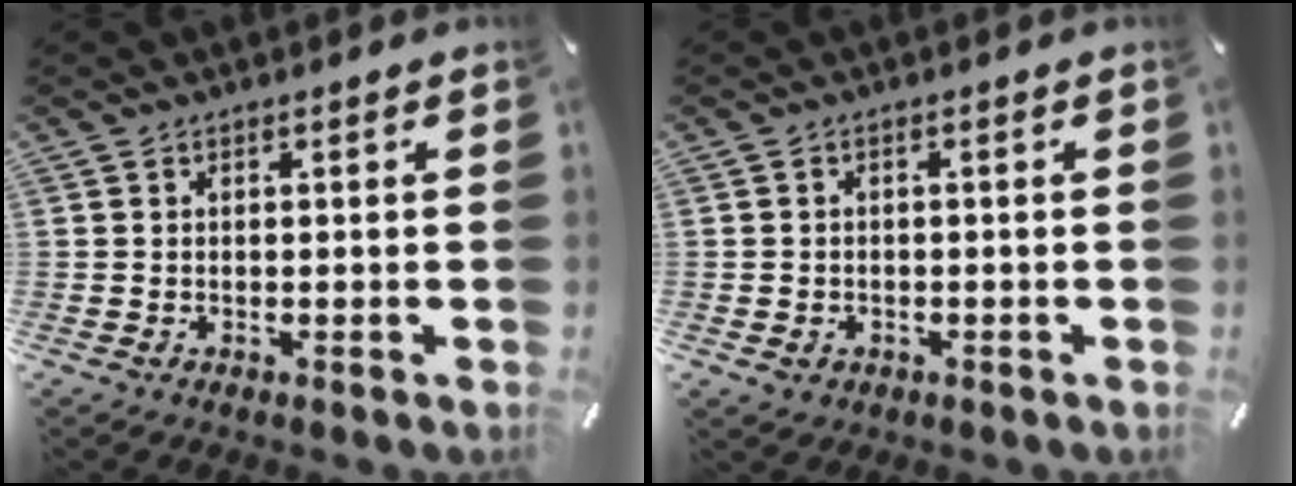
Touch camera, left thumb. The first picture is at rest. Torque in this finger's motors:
{"motor_torque": [-0.07, -0.20, -0.11, -0.16, -0.01]}